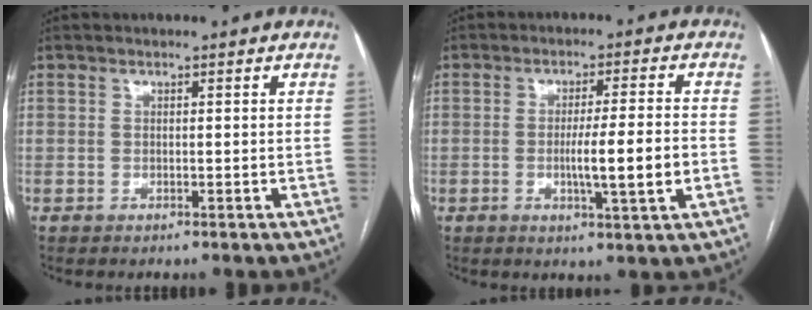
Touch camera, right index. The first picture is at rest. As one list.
[{"total": 8.1, "force": [-1.8, -0.2, 7.8], "torque": [-0.128, -0.008, -0.029]}]